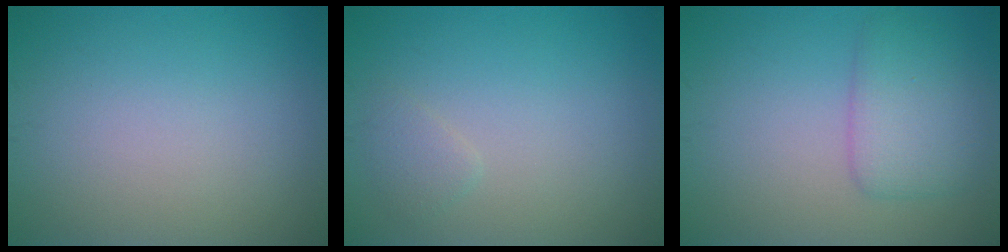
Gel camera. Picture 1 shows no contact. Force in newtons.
{"total": 1.1, "press": 1.1, "slide": 0.1}
{"total": 3.7, "press": 3.7, "slide": 0.1}